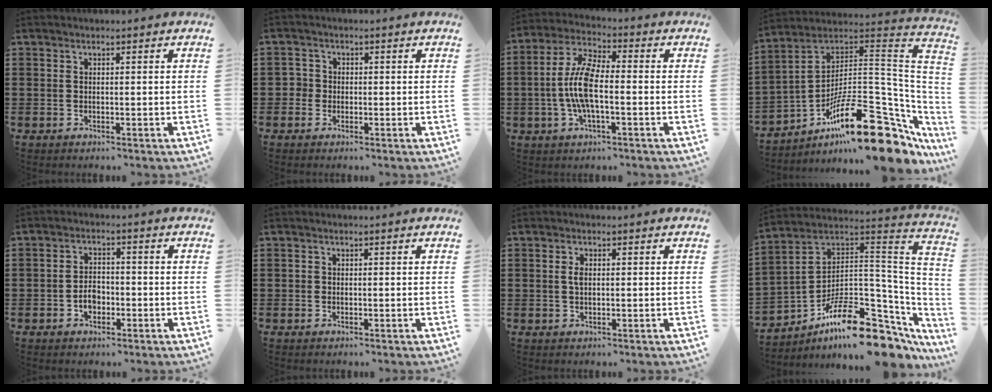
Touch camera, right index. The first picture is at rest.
{"total": 2.1, "force": [-0.4, 2.0, 0.4], "torque": [-0.017, 0.008, -0.012]}
{"total": 8.2, "force": [-1.2, 2.8, 7.6], "torque": [-0.175, -0.007, -0.029]}
{"total": 21.4, "force": [-12.5, 5.9, 16.3], "torque": [-0.258, 0.030, -0.209]}
{"total": 3.4, "force": [-1.2, 2.3, 2.1], "torque": [-0.035, 0.001, -0.025]}
{"total": 0.8, "force": [-0.1, 0.8, 0.1], "torque": [-0.005, 0.004, -0.002]}
{"total": 1.8, "force": [0.3, 0.9, 1.5], "torque": [-0.032, 0.006, 0.003]}
{"total": 14.0, "force": [-9.3, 4.9, 9.3], "torque": [-0.163, 0.029, -0.161]}